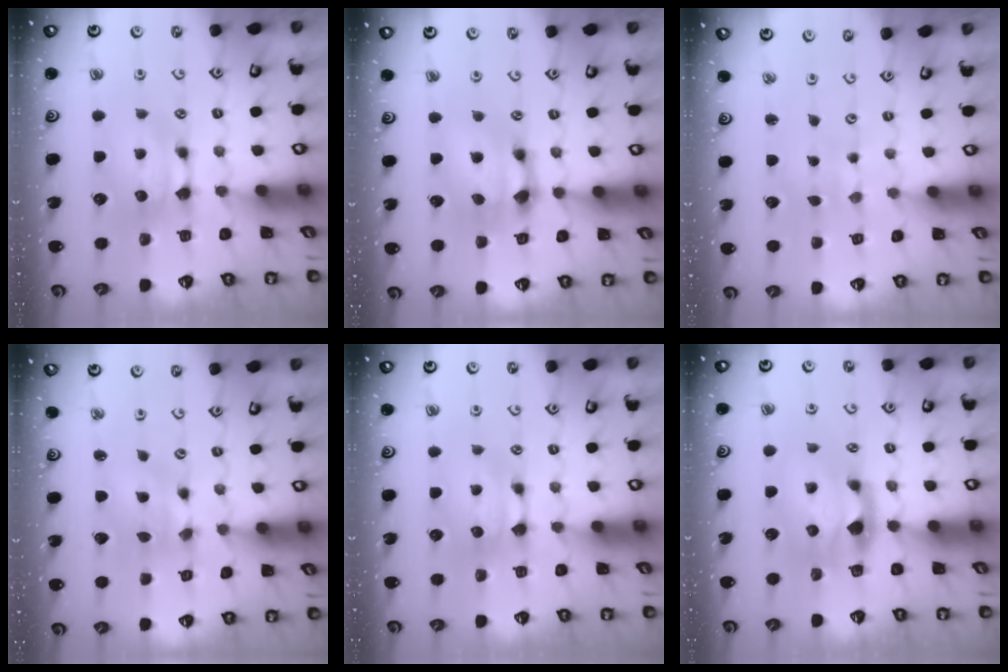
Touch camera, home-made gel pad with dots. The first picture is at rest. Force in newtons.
{"total": 3.4, "press": 2.7, "slide": 2.1}
{"total": 5.3, "press": 5.2, "slide": 0.2}
{"total": 1.4, "press": 0.6, "slide": 1.3}
{"total": 0.0}
{"total": 2.2, "press": 1.9, "slide": 1.2}